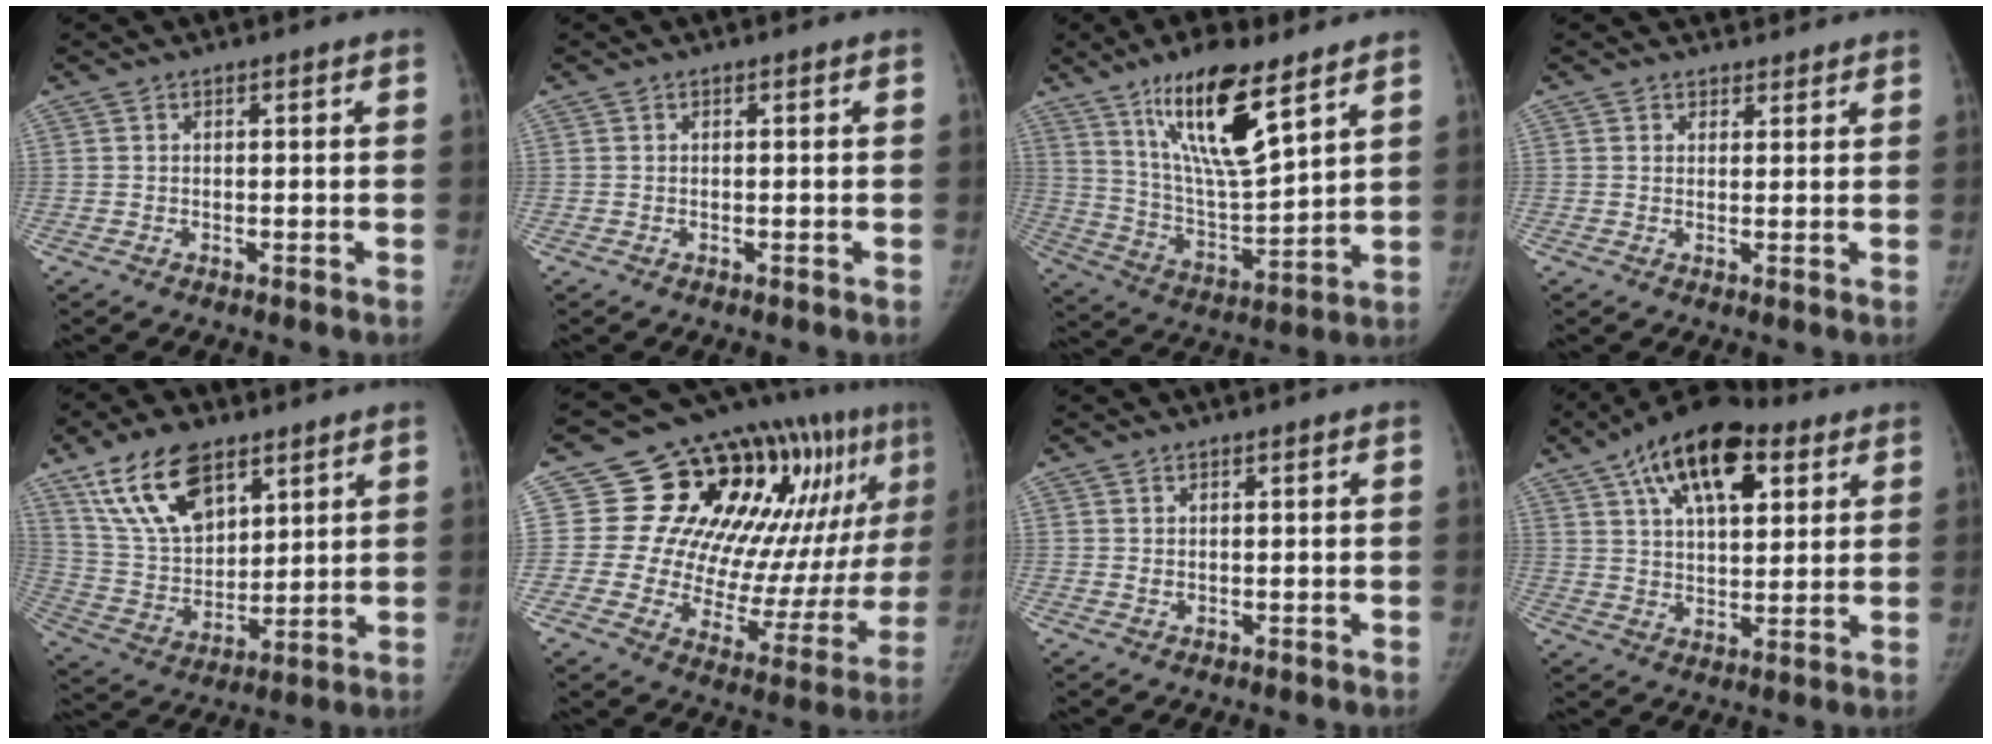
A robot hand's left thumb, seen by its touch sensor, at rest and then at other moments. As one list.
[{"total": 0.0}, {"total": 17.4, "force": [10.3, 4.4, 13.3], "torque": [-0.223, -0.056, 0.198]}, {"total": 2.4, "force": [2.1, 1.2, -0.3], "torque": [0.028, -0.012, 0.024]}, {"total": 16.8, "force": [10.0, 9.0, 10.0], "torque": [-0.150, -0.037, 0.197]}, {"total": 25.5, "force": [9.8, 13.5, 19.3], "torque": [-0.209, -0.008, 0.155]}, {"total": 0.8, "force": [0.5, 0.4, 0.5], "torque": [-0.005, -0.004, 0.012]}, {"total": 17.8, "force": [8.5, 8.9, 12.8], "torque": [-0.180, -0.012, 0.138]}]